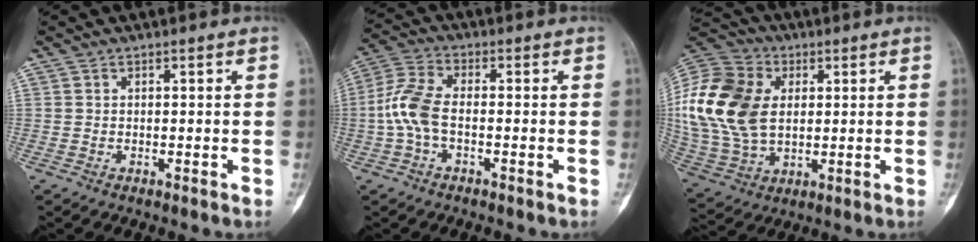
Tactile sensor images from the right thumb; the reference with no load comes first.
{"total": 7.7, "force": [-1.4, 4.0, 6.5], "torque": [-0.156, 0.023, -0.034]}
{"total": 23.0, "force": [3.3, 16.1, 16.2], "torque": [-0.349, 0.001, 0.066]}